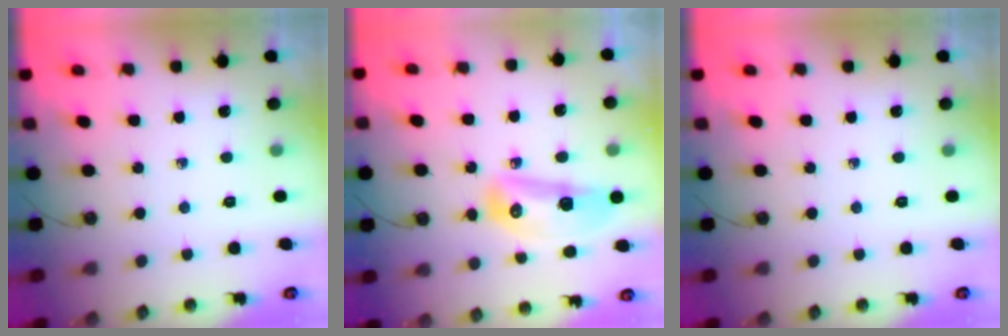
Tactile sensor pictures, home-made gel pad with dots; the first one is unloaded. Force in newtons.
{"total": 12.0, "press": 11.8, "slide": 2.1}
{"total": 0.0}